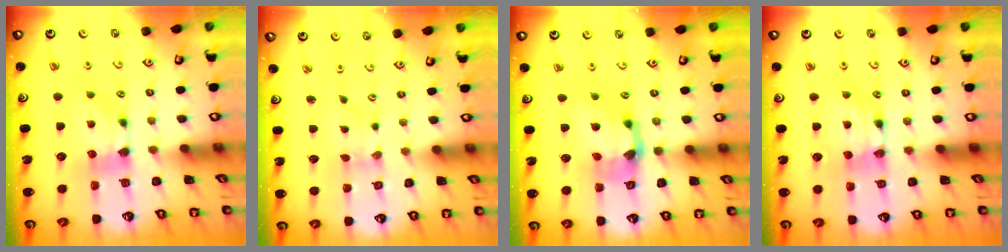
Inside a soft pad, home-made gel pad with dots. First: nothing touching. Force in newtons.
{"total": 2.6, "press": 2.4, "slide": 0.8}
{"total": 4.7, "press": 4.1, "slide": 2.4}
{"total": 1.9, "press": 1.9, "slide": 0.2}